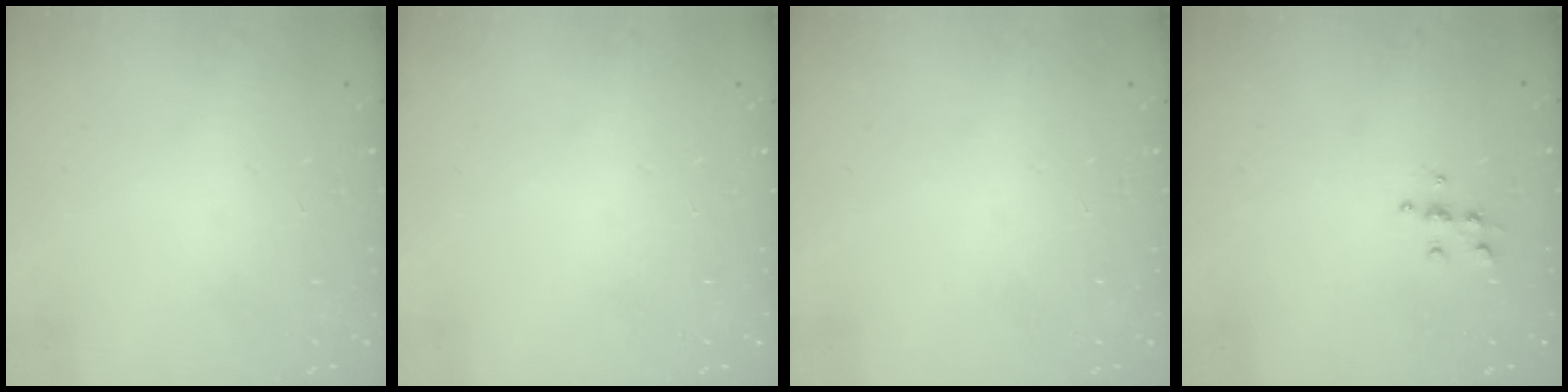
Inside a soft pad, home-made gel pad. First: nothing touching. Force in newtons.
{"total": 0.0}
{"total": 0.0}
{"total": 5.5, "press": 5.4, "slide": 0.6}